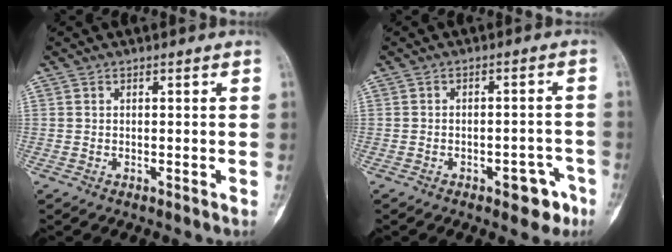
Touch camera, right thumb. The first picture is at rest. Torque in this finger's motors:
{"motor_torque": [0.37, 0.14, 0.34, -0.20, 0.07]}